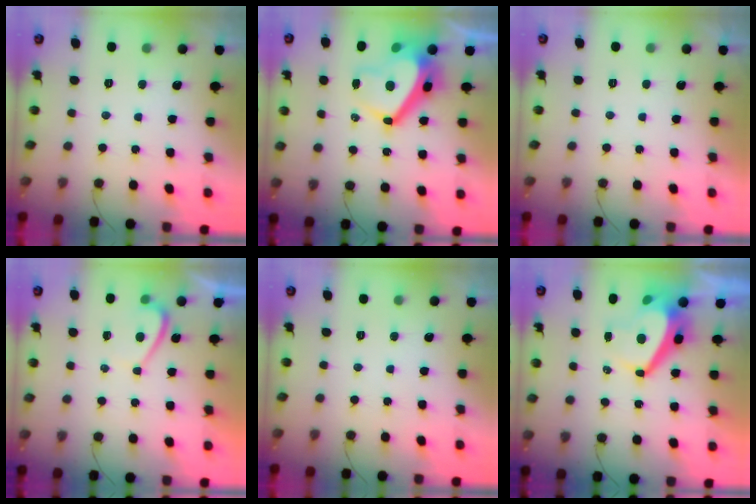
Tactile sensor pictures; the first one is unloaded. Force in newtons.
{"total": 12.9, "press": 12.9, "slide": 1.6}
{"total": 2.2, "press": 2.2, "slide": 0.3}
{"total": 2.3, "press": 2.1, "slide": 0.7}
{"total": 0.0}
{"total": 6.6, "press": 6.6, "slide": 0.5}